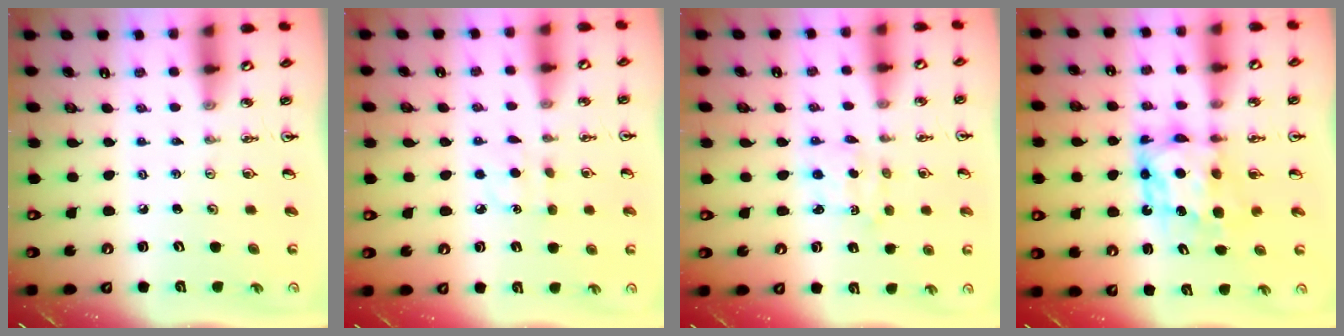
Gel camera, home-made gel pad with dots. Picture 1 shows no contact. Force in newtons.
{"total": 5.1, "press": 5.0, "slide": 0.6}
{"total": 2.1, "press": 2.1, "slide": 0.4}
{"total": 6.7, "press": 6.7, "slide": 1.0}